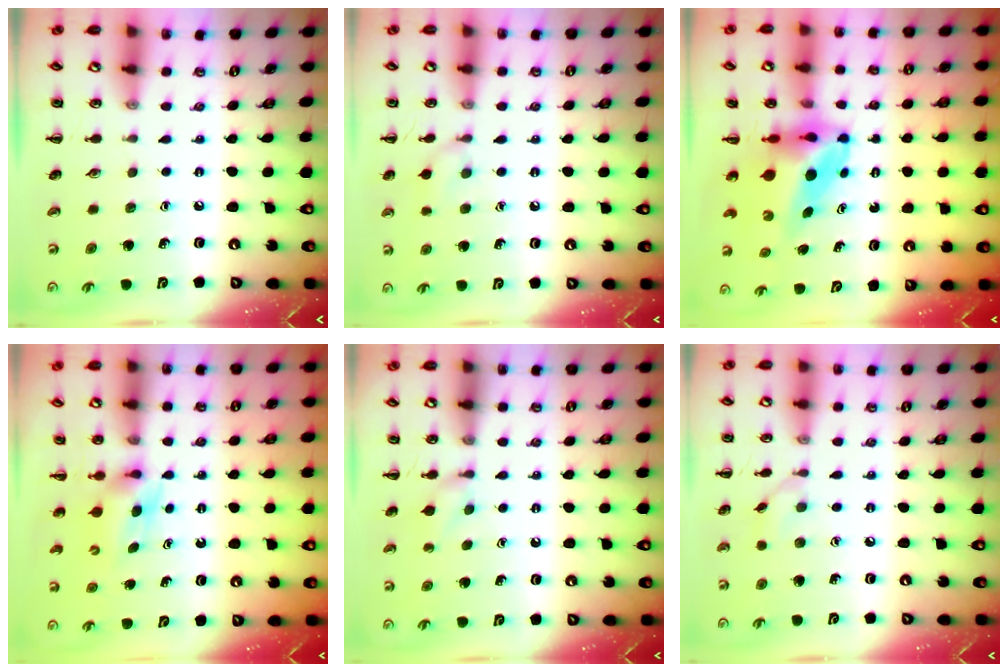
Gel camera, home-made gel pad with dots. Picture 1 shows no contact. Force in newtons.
{"total": 7.6, "press": 7.4, "slide": 1.9}
{"total": 6.0, "press": 5.7, "slide": 1.8}
{"total": 3.9, "press": 3.8, "slide": 1.1}
{"total": 3.6, "press": 3.3, "slide": 1.4}
{"total": 4.3, "press": 3.9, "slide": 1.8}